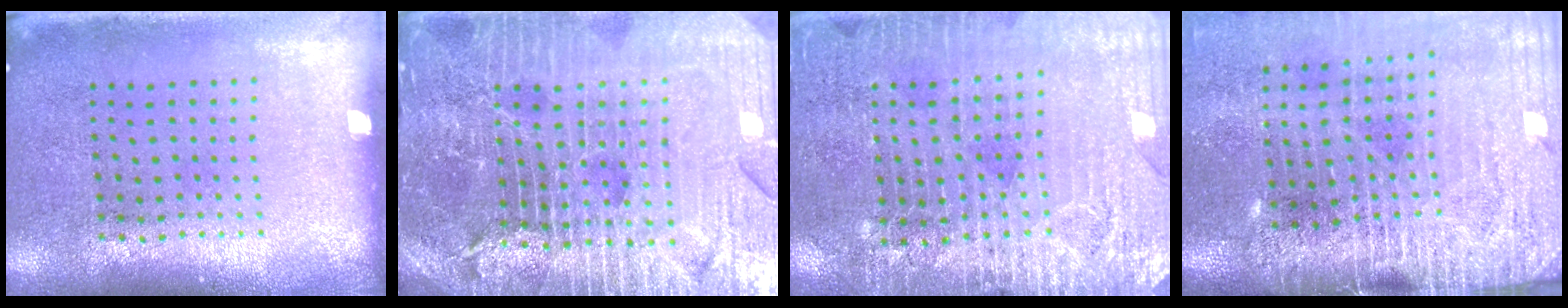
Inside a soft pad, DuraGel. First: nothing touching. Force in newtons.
{"total": 5.9, "press": 5.3, "slide": 2.6}
{"total": 3.3, "press": 3.1, "slide": 1.2}
{"total": 4.2, "press": 3.6, "slide": 2.1}